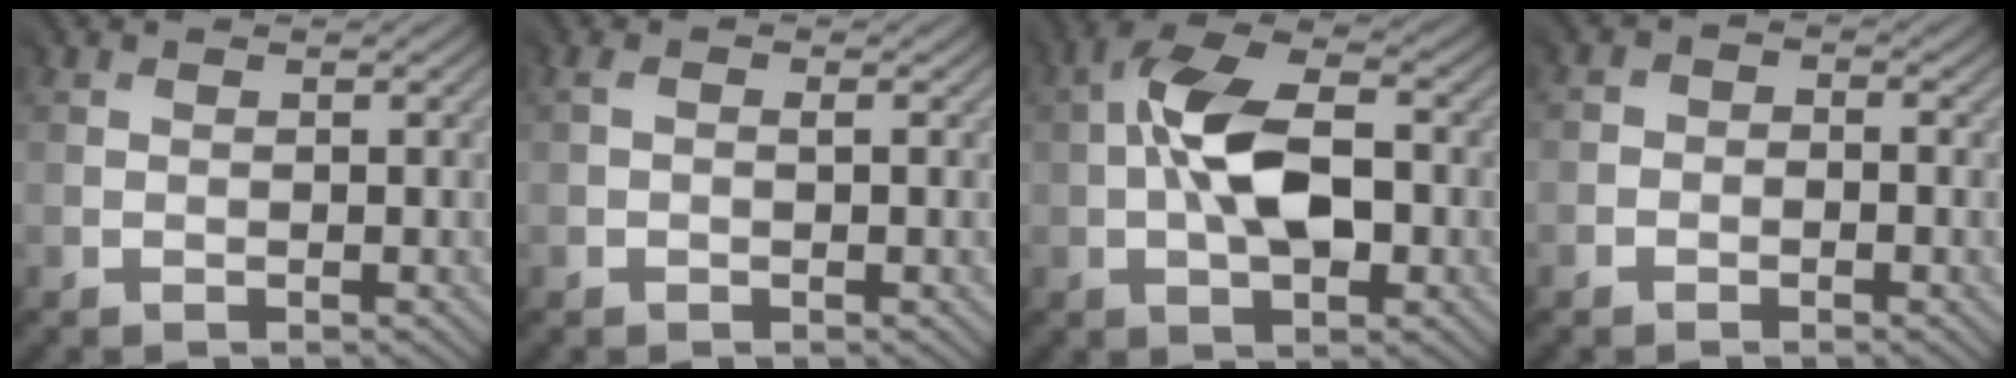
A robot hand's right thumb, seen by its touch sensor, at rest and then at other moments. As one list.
[{"total": 1.1, "force": [0.2, 0.7, 0.9], "torque": [-0.018, 0.000, 0.000]}, {"total": 9.9, "force": [-0.4, 5.0, 8.5], "torque": [-0.163, 0.010, -0.014]}, {"total": 1.3, "force": [-1.0, 0.7, -0.2], "torque": [0.003, 0.001, -0.026]}]